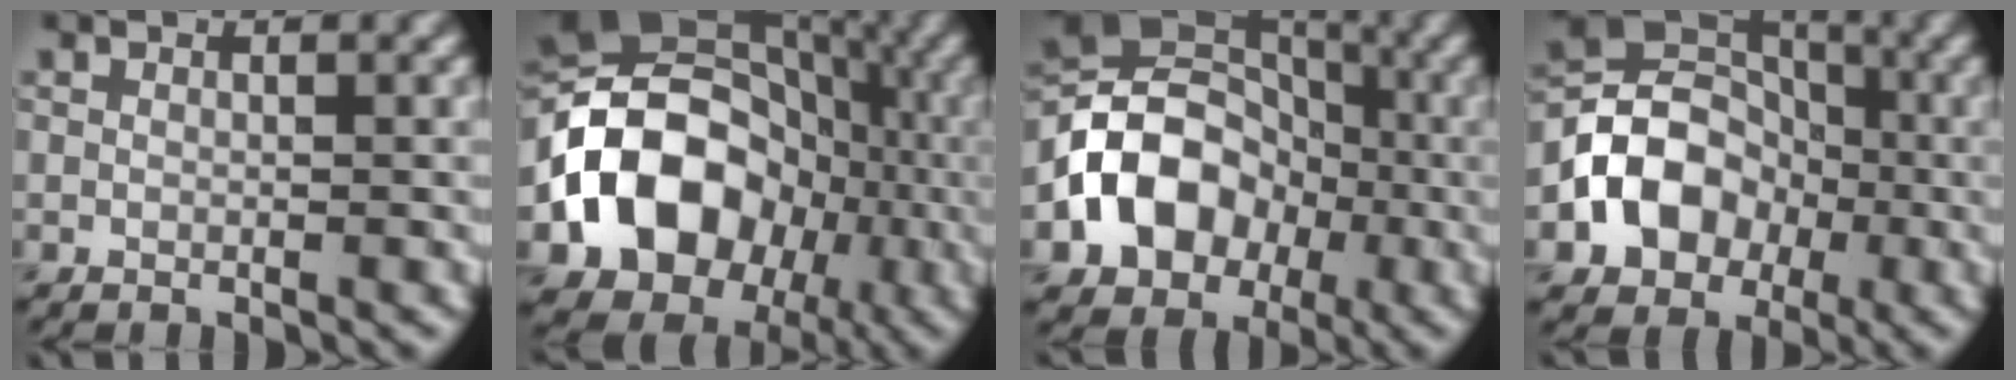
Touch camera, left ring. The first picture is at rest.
{"total": 13.7, "force": [-3.4, 10.8, 7.8], "torque": [-0.123, 0.010, -0.073]}
{"total": 9.6, "force": [-2.8, 7.4, 5.5], "torque": [-0.076, 0.003, -0.055]}
{"total": 7.8, "force": [-2.3, 6.1, 4.2], "torque": [-0.051, 0.007, -0.047]}